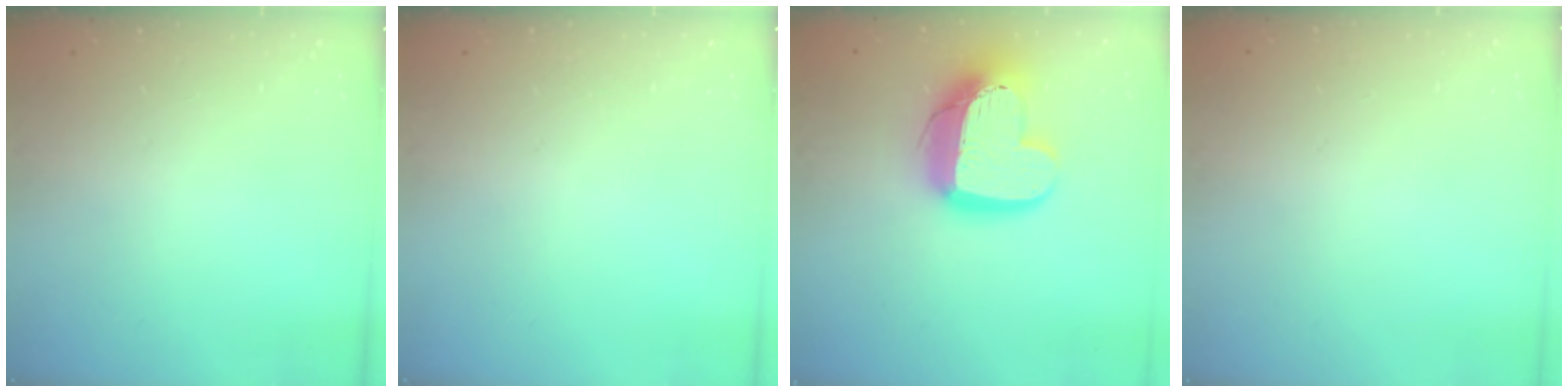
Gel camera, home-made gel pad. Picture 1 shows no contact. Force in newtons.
{"total": 0.0}
{"total": 16.6, "press": 16.6, "slide": 1.3}
{"total": 0.0}